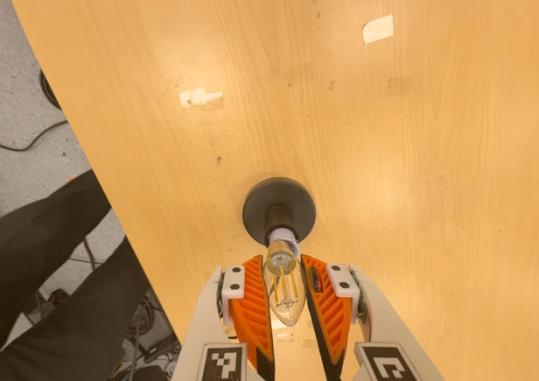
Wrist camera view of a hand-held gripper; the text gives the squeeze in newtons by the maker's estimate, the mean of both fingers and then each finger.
{"total": 13.4, "left": 13.8, "right": 13.0}